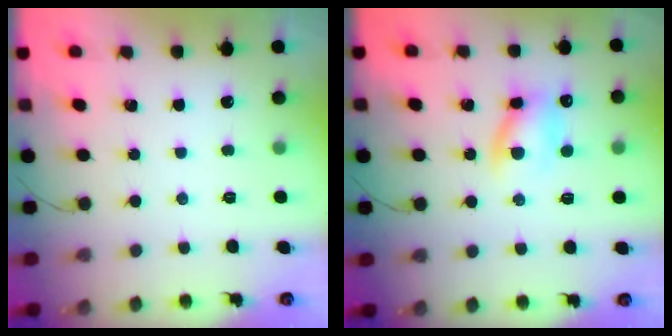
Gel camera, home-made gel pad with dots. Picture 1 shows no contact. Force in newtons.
{"total": 8.9, "press": 8.6, "slide": 2.2}